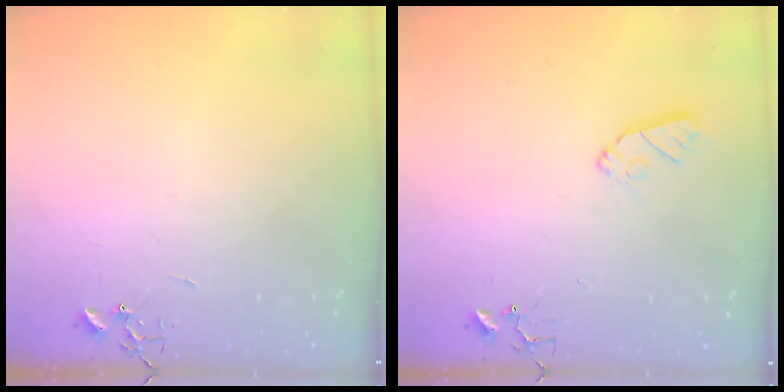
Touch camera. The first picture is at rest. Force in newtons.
{"total": 7.3, "press": 7.2, "slide": 0.5}